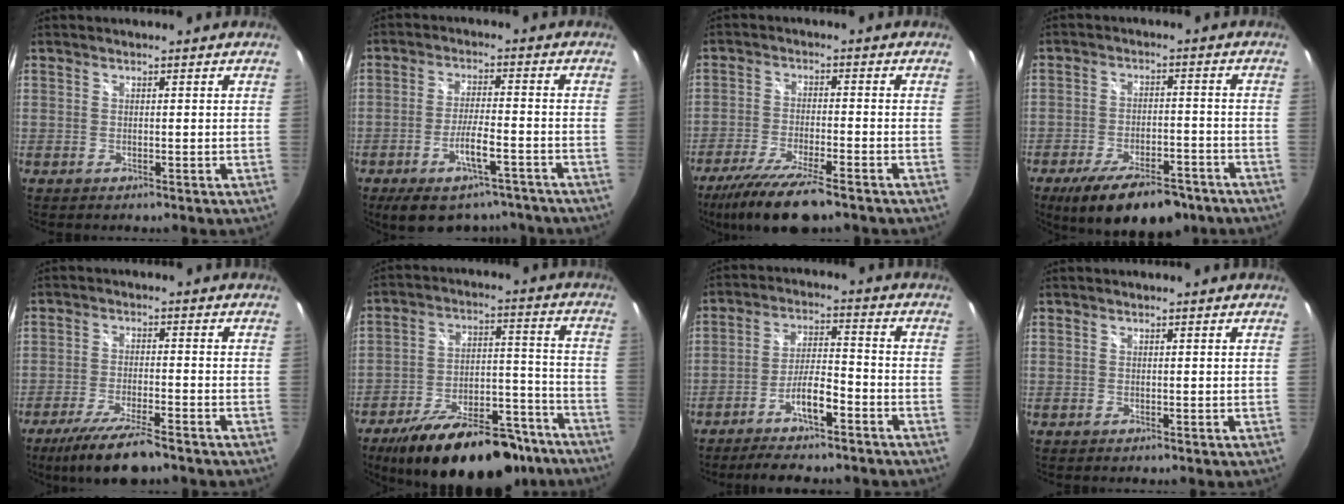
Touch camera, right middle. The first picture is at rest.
{"total": 11.9, "force": [-9.0, 3.8, 6.8], "torque": [-0.124, -0.009, -0.135]}
{"total": 12.4, "force": [-9.4, 1.9, 7.7], "torque": [-0.171, -0.037, -0.168]}
{"total": 14.7, "force": [-10.5, 5.6, 8.6], "torque": [-0.162, -0.018, -0.152]}
{"total": 10.1, "force": [-7.9, 1.4, 6.2], "torque": [-0.137, -0.026, -0.136]}
{"total": 24.4, "force": [-18.2, 10.0, 12.9], "torque": [-0.217, 0.009, -0.249]}
{"total": 10.0, "force": [-7.5, 2.2, 6.3], "torque": [-0.129, 0.006, -0.122]}
{"total": 0.0}